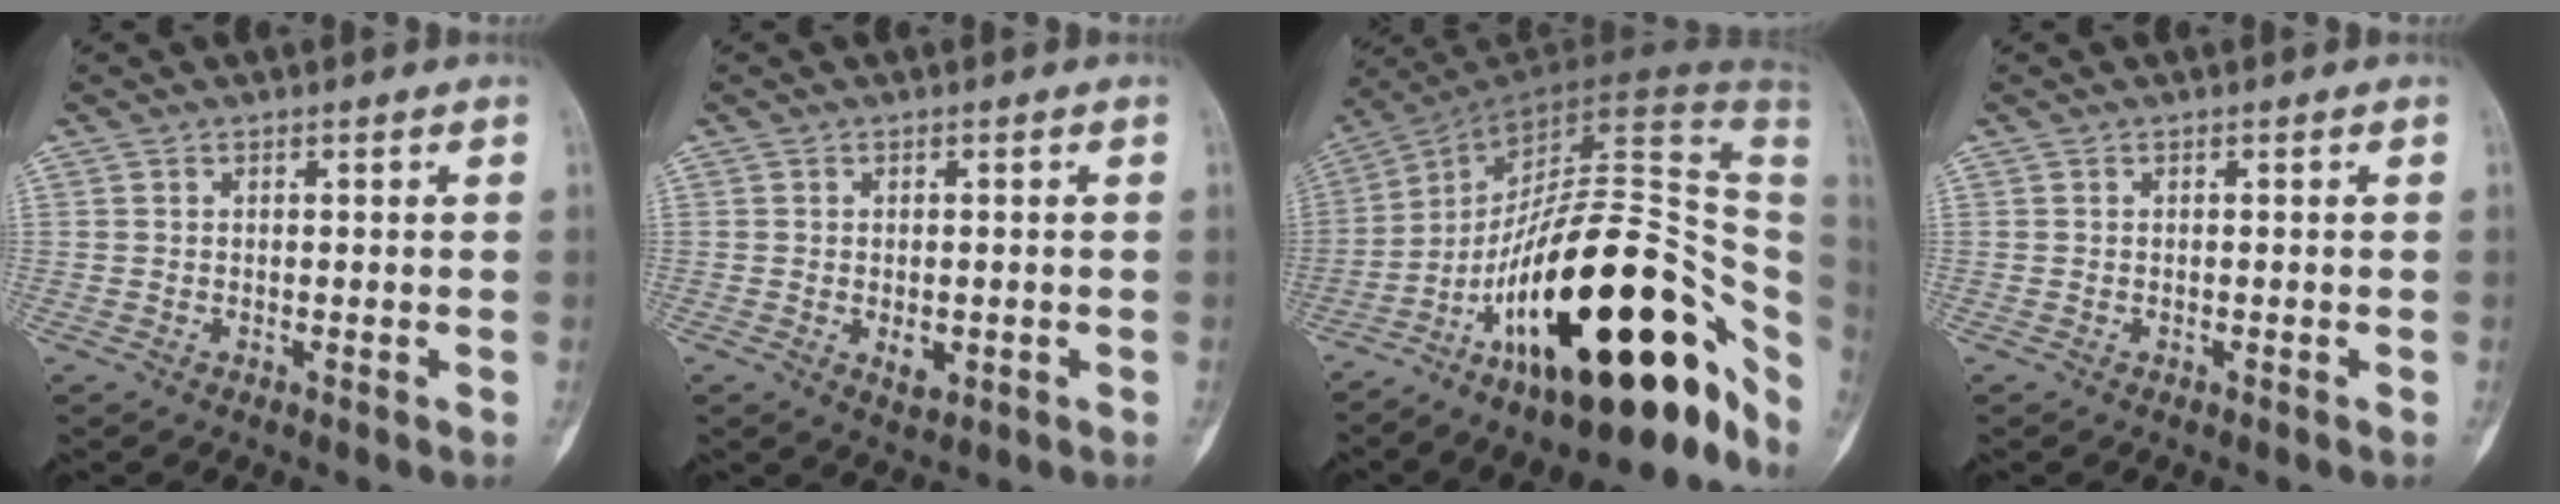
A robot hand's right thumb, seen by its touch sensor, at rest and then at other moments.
{"total": 3.1, "force": [-0.8, 1.8, 2.4], "torque": [-0.026, -0.002, -0.004]}
{"total": 33.3, "force": [-10.2, 13.4, 28.7], "torque": [-0.349, 0.076, -0.157]}
{"total": 0.0}